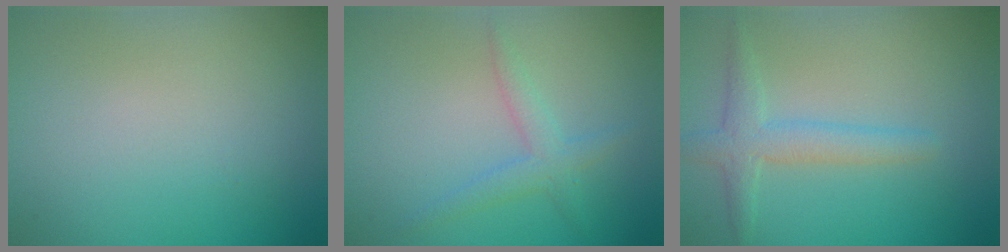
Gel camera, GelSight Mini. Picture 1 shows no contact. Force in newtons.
{"total": 2.0, "press": 2.0, "slide": 0.0}
{"total": 2.8, "press": 2.8, "slide": 0.2}